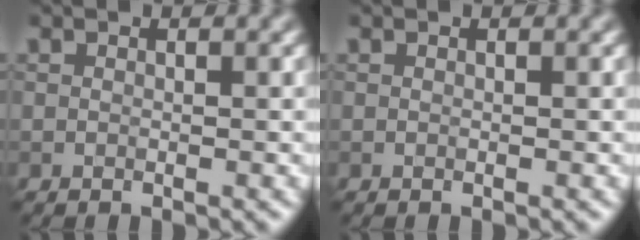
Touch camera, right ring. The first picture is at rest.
{"total": 0.0}